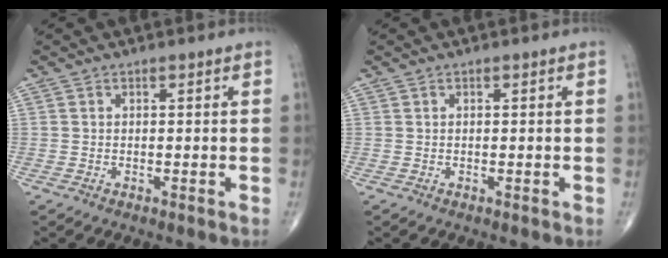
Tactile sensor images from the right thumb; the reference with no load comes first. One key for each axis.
{"total": 0.0}